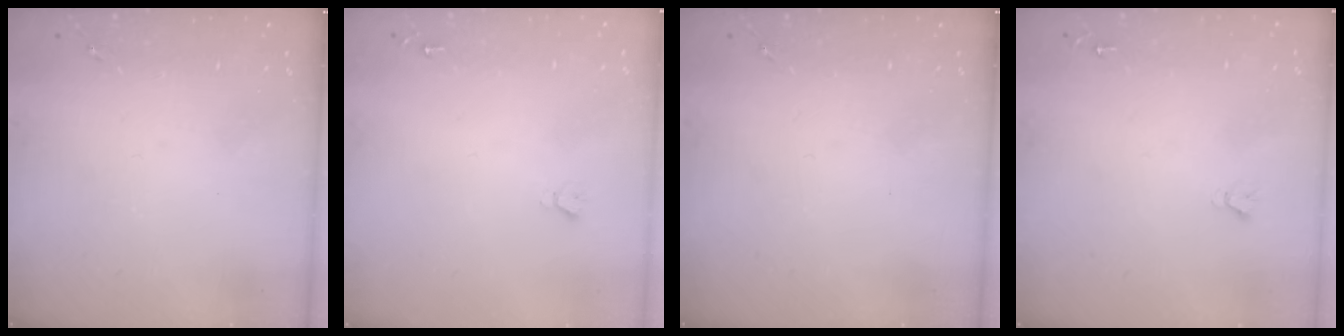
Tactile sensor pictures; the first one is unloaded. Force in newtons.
{"total": 1.9, "press": 1.9, "slide": 0.2}
{"total": 0.0}
{"total": 1.8, "press": 1.8, "slide": 0.1}